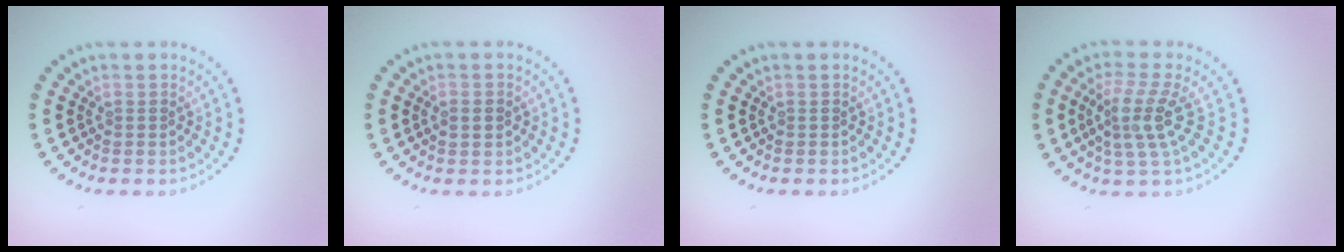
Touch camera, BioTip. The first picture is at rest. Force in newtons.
{"total": 1.8, "press": 1.8, "slide": 0.2}
{"total": 0.0}
{"total": 3.7, "press": 2.7, "slide": 2.5}